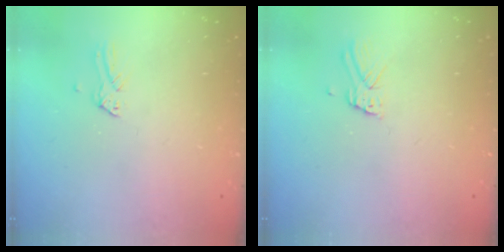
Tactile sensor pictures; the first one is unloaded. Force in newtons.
{"total": 2.9, "press": 2.9, "slide": 0.1}